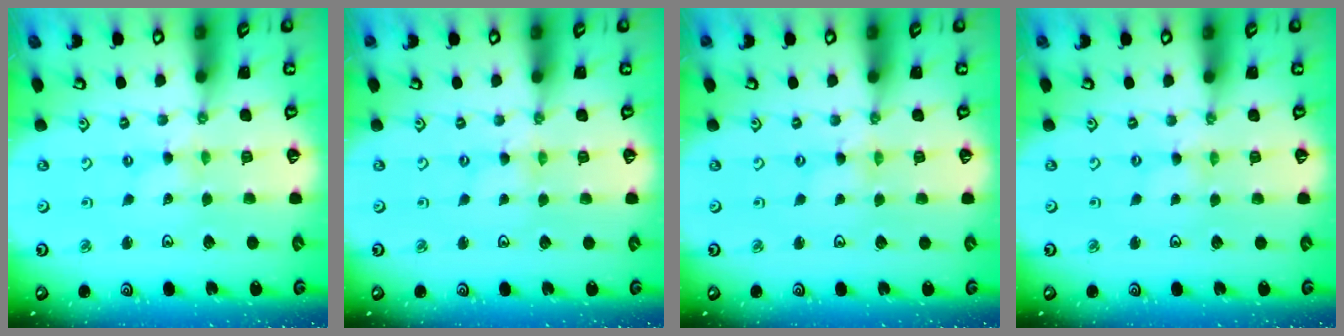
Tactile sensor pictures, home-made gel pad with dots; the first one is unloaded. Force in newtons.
{"total": 1.4, "press": 1.4, "slide": 0.2}
{"total": 1.7, "press": 1.7, "slide": 0.2}
{"total": 0.0}